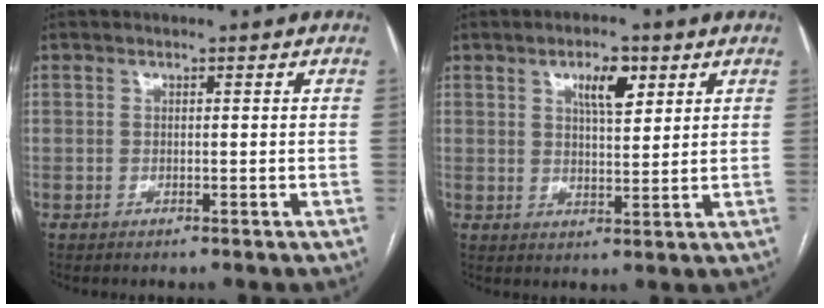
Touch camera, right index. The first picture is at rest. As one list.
[{"total": 5.3, "force": [2.6, 1.8, 4.3], "torque": [-0.073, 0.003, 0.044]}]